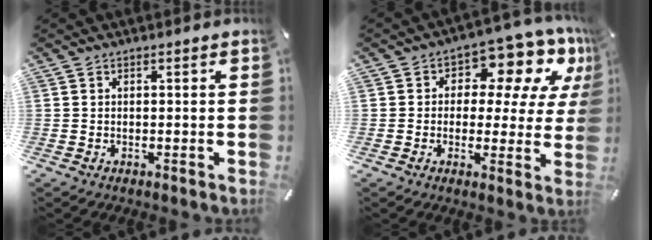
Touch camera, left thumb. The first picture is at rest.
{"total": 11.3, "force": [5.9, 6.8, 6.9], "torque": [-0.090, -0.046, 0.103]}